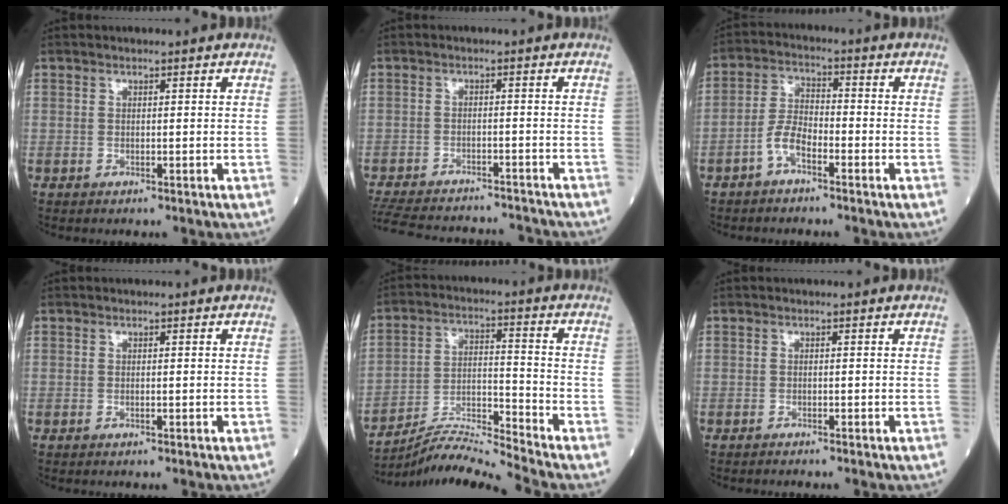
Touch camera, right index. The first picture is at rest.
{"total": 17.3, "force": [-15.9, 3.9, 5.6], "torque": [-0.149, -0.015, -0.221]}
{"total": 4.8, "force": [-2.7, 1.9, 3.5], "torque": [-0.074, 0.010, -0.056]}
{"total": 0.0}
{"total": 9.0, "force": [-8.5, -2.9, 1.0], "torque": [-0.028, 0.010, -0.155]}
{"total": 1.0, "force": [-0.9, -0.2, 0.3], "torque": [-0.006, 0.000, -0.014]}